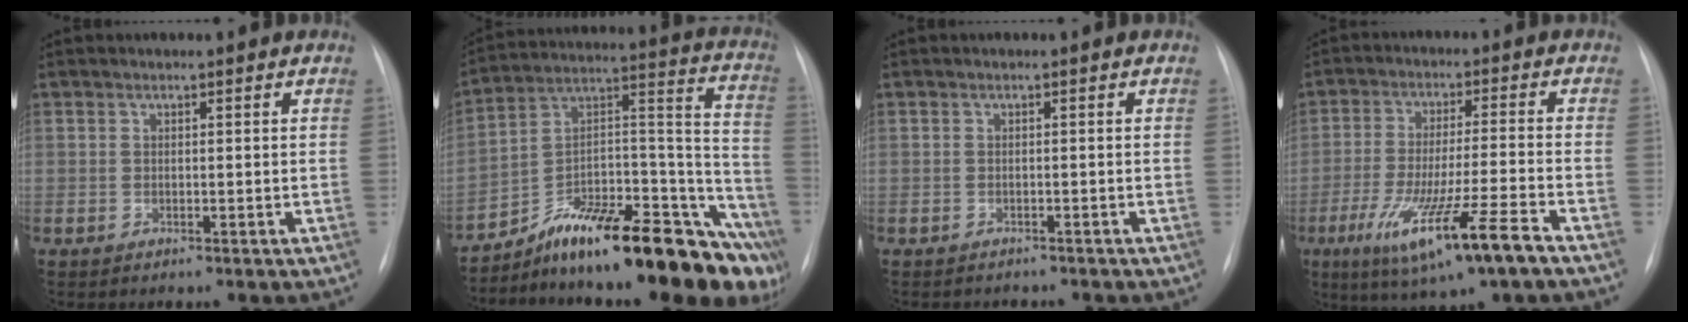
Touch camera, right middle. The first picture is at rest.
{"total": 25.0, "force": [-18.7, 6.4, 15.4], "torque": [-0.134, 0.047, -0.276]}
{"total": 3.1, "force": [-2.9, 1.1, 0.6], "torque": [-0.005, -0.003, -0.033]}
{"total": 13.4, "force": [-7.1, 0.1, 11.4], "torque": [-0.215, -0.033, -0.117]}